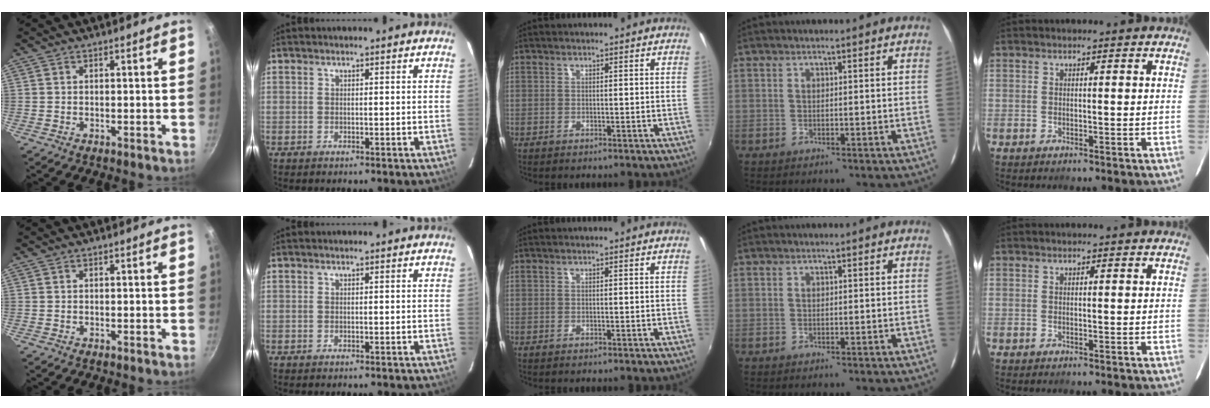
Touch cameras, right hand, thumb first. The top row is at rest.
{}